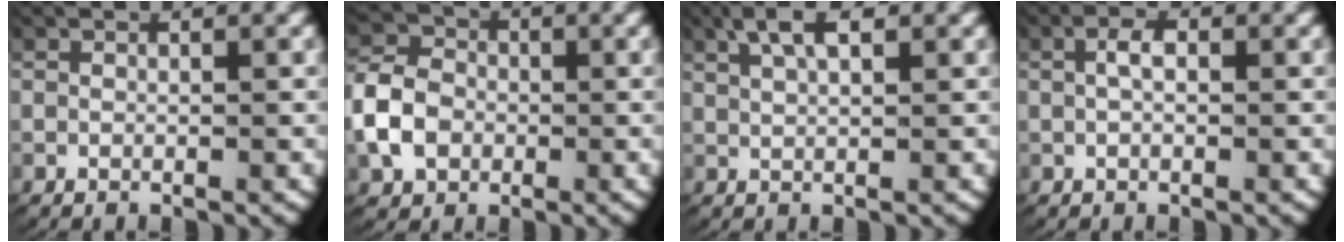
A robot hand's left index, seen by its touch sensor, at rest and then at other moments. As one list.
[{"total": 5.2, "force": [-0.8, 4.5, 2.7], "torque": [-0.059, -0.004, -0.017]}, {"total": 3.4, "force": [2.3, 0.9, 2.3], "torque": [-0.047, 0.008, 0.041]}, {"total": 1.6, "force": [0.1, 0.7, 1.4], "torque": [-0.033, -0.002, 0.004]}]